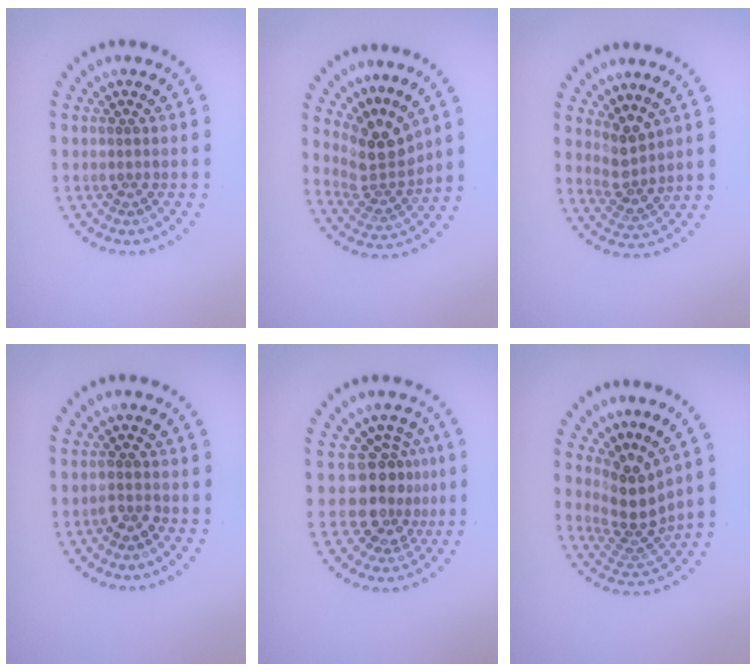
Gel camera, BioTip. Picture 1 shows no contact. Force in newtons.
{"total": 3.7, "press": 2.6, "slide": 2.7}
{"total": 2.7, "press": 1.9, "slide": 1.8}
{"total": 1.1, "press": 1.0, "slide": 0.5}
{"total": 3.8, "press": 2.8, "slide": 2.5}
{"total": 3.7, "press": 2.6, "slide": 2.6}